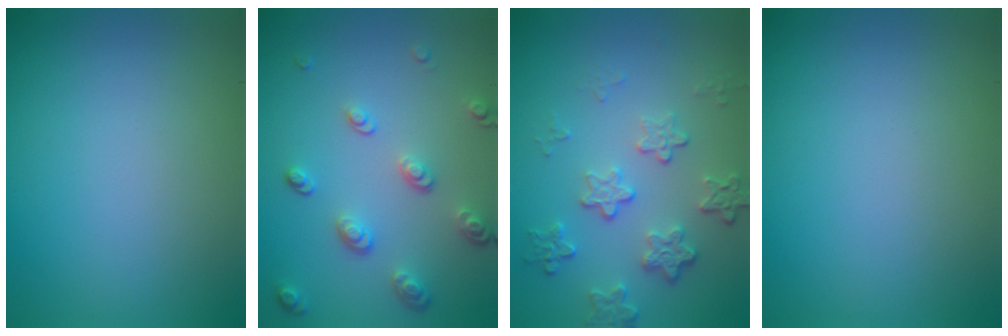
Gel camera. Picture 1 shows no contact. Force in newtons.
{"total": 3.3, "press": 2.5, "slide": 2.1}
{"total": 4.1, "press": 2.9, "slide": 2.9}
{"total": 0.0}